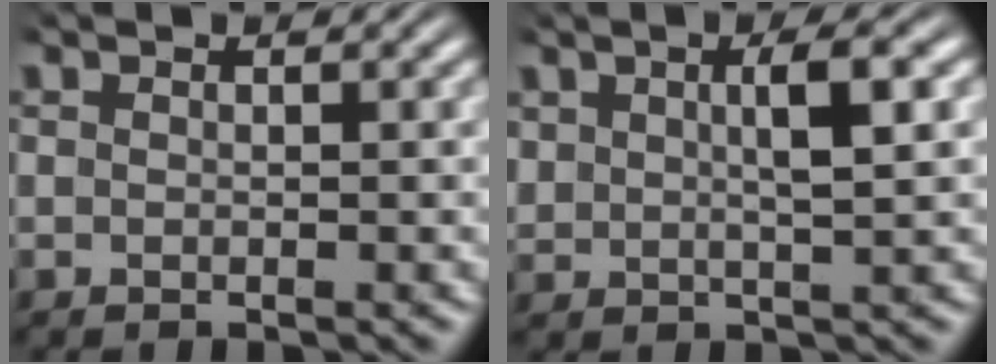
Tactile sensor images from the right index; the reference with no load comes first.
{"total": 3.1, "force": [1.5, 0.8, 2.6], "torque": [-0.041, 0.004, 0.031]}